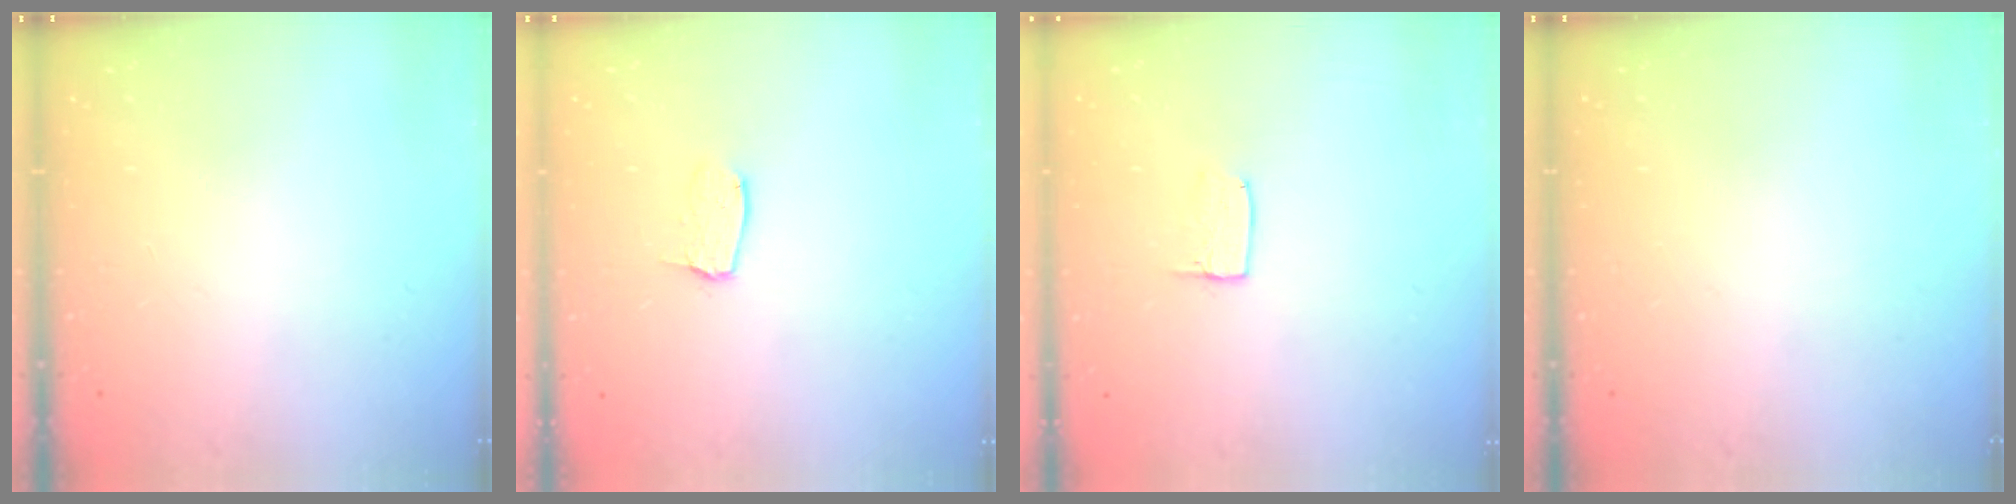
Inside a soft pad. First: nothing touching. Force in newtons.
{"total": 4.5, "press": 4.4, "slide": 0.3}
{"total": 3.4, "press": 3.3, "slide": 0.3}
{"total": 0.0}